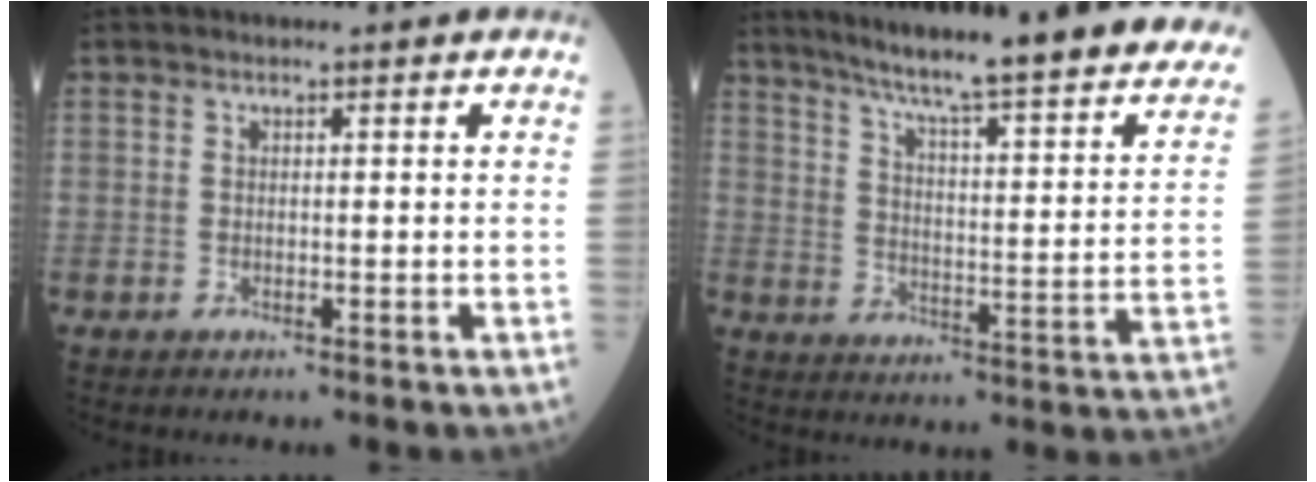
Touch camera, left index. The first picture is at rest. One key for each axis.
{"total": 31.3, "fx": 27.0, "fy": 2.3, "fz": 15.7, "tx": -0.221, "ty": -0.077, "tz": 0.336}